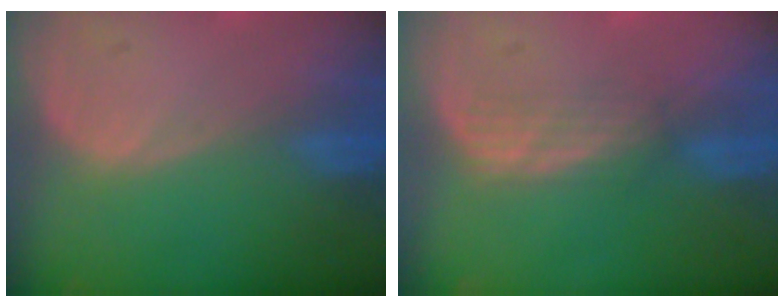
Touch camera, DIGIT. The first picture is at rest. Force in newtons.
{"total": 2.9, "press": 2.6, "slide": 1.4}